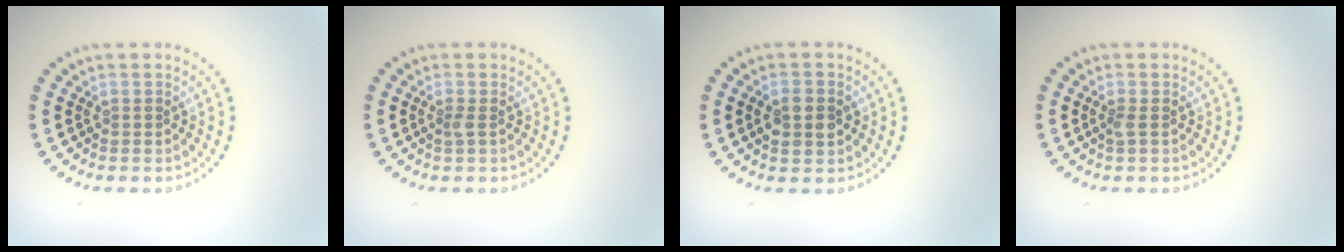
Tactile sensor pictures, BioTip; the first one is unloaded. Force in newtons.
{"total": 0.7, "press": 0.6, "slide": 0.3}
{"total": 2.9, "press": 2.9, "slide": 0.2}
{"total": 0.7, "press": 0.6, "slide": 0.3}